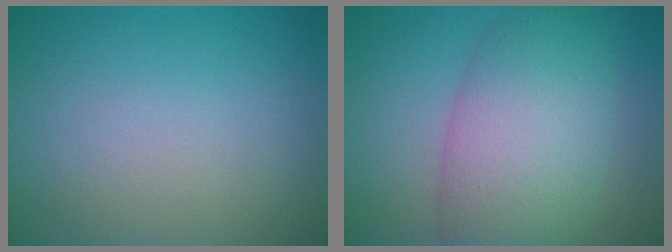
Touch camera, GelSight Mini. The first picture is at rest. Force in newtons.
{"total": 9.2, "press": 9.2, "slide": 0.2}